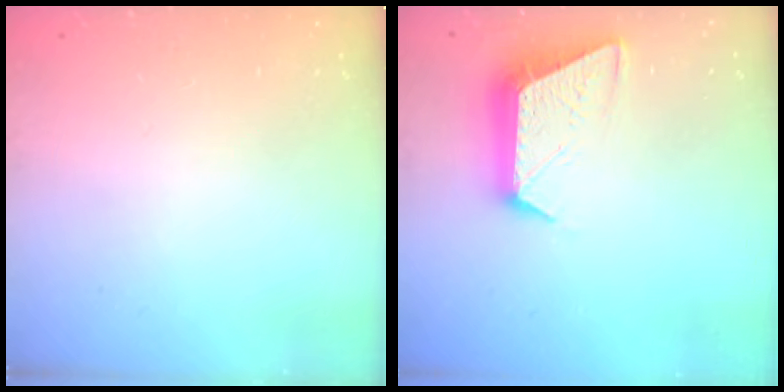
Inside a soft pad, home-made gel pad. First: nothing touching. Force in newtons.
{"total": 11.9, "press": 11.9, "slide": 0.8}